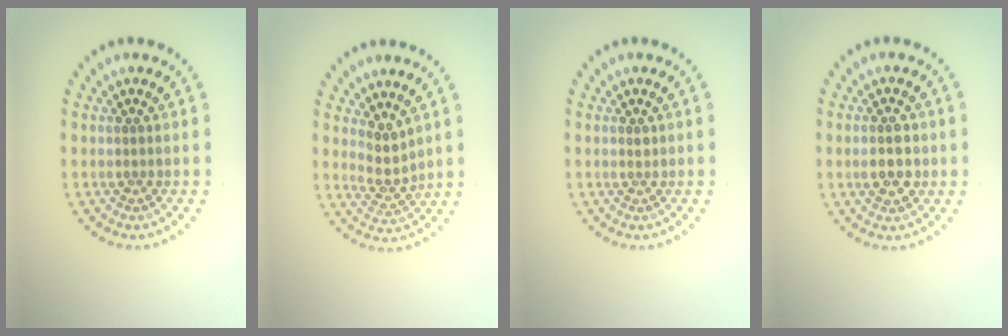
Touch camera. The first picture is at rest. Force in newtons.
{"total": 2.3, "press": 1.7, "slide": 1.5}
{"total": 0.5, "press": 0.3, "slide": 0.4}
{"total": 2.7, "press": 2.7, "slide": 0.1}